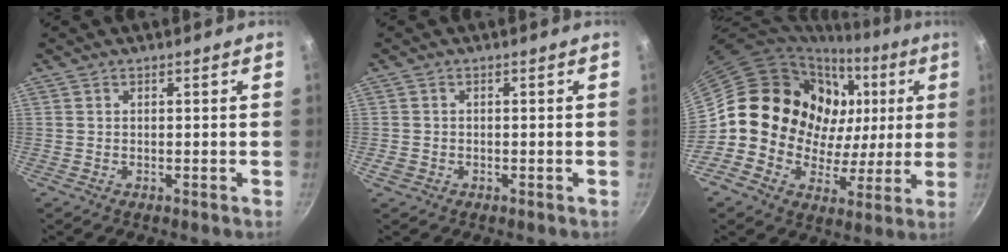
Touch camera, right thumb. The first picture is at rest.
{"total": 1.7, "force": [-0.7, 1.4, 0.6], "torque": [-0.012, 0.002, -0.010]}
{"total": 21.5, "force": [4.9, 18.1, 10.6], "torque": [-0.139, 0.014, 0.081]}